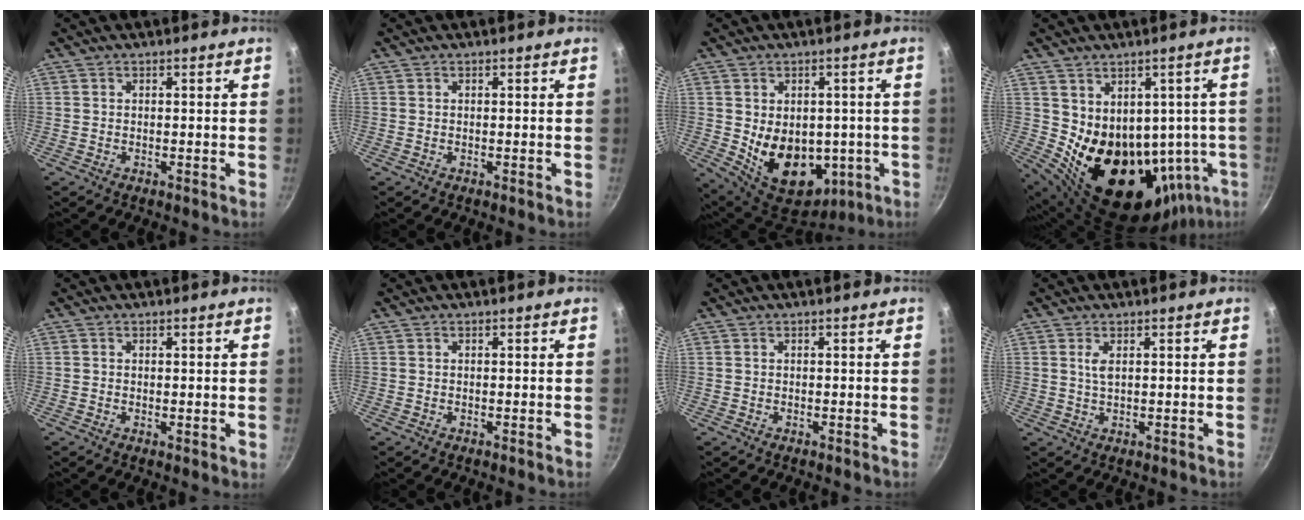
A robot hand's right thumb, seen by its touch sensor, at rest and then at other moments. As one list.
[{"total": 0.0}, {"total": 16.0, "force": [-1.8, 11.5, 10.9], "torque": [-0.137, -0.019, 0.004]}, {"total": 20.4, "force": [-0.3, 15.0, 13.8], "torque": [-0.155, -0.020, 0.034]}, {"total": 0.8, "force": [0.3, 0.3, 0.6], "torque": [-0.005, -0.008, 0.001]}, {"total": 0.0}, {"total": 0.0}, {"total": 2.0, "force": [0.7, 0.8, 1.7], "torque": [-0.034, -0.003, 0.015]}]